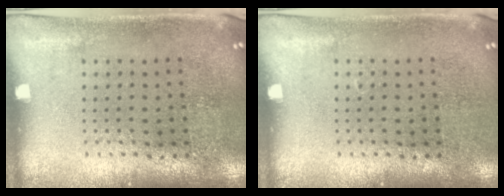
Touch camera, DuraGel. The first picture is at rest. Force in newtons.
{"total": 0.0}